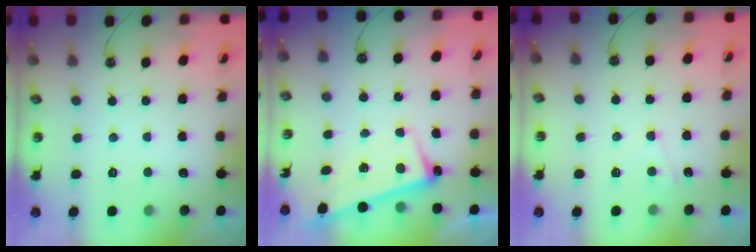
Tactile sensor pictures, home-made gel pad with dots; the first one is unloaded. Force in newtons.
{"total": 2.5, "press": 2.5, "slide": 0.7}
{"total": 2.4, "press": 2.4, "slide": 0.4}